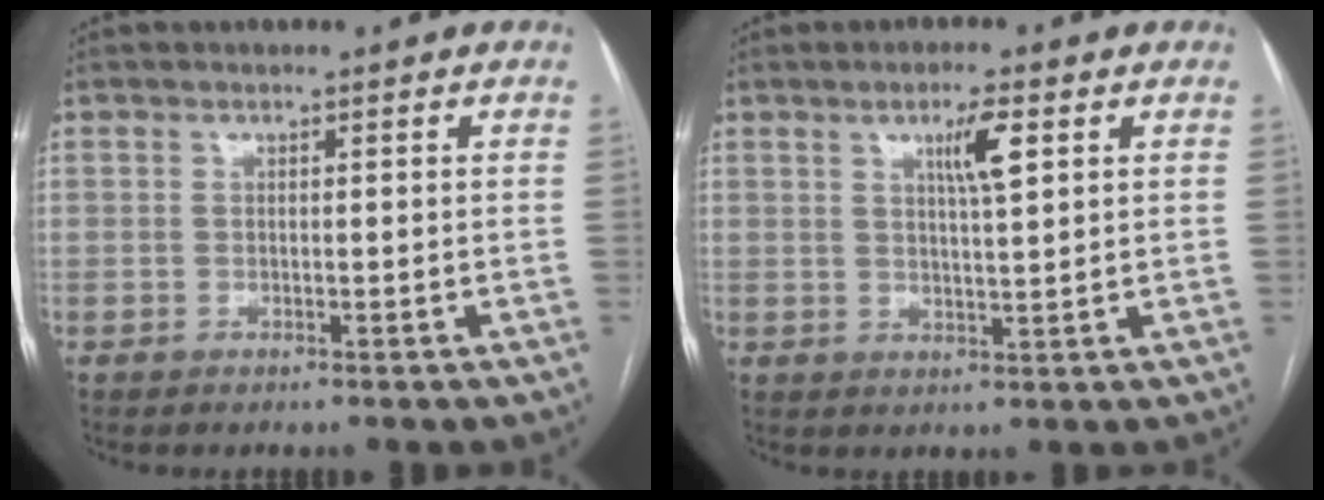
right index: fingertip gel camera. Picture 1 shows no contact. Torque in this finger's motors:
{"motor_torque": [0.15, 0.15, 0.12, 0.07]}